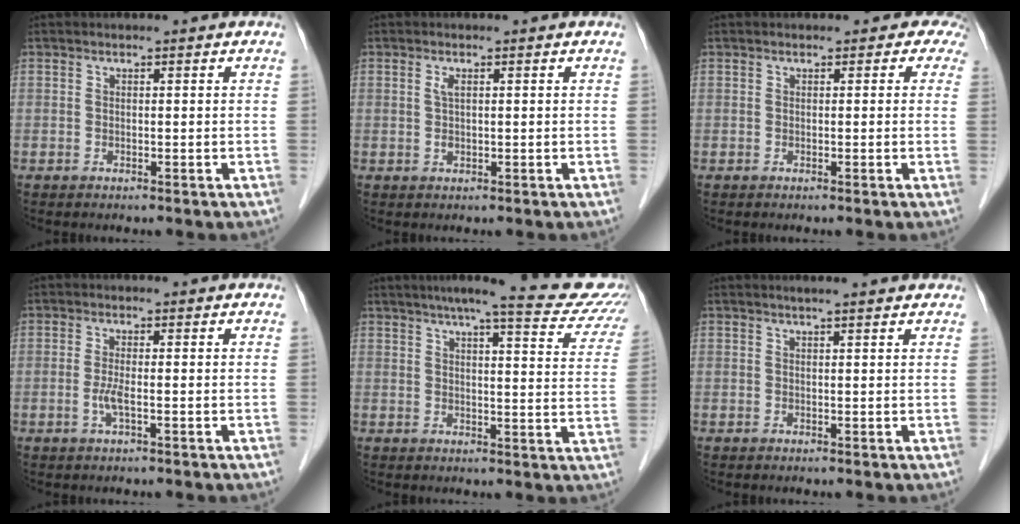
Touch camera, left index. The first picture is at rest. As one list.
[{"total": 1.4, "force": [0.4, 0.6, 1.3], "torque": [-0.029, 0.001, 0.009]}, {"total": 1.8, "force": [1.0, 1.4, 0.4], "torque": [0.015, -0.002, -0.009]}, {"total": 2.1, "force": [-0.6, 0.2, 2.0], "torque": [-0.046, -0.002, -0.014]}, {"total": 18.7, "force": [16.2, 2.1, 9.0], "torque": [-0.112, -0.017, 0.181]}, {"total": 5.0, "force": [4.3, 0.6, 2.4], "torque": [-0.031, 0.019, 0.050]}]